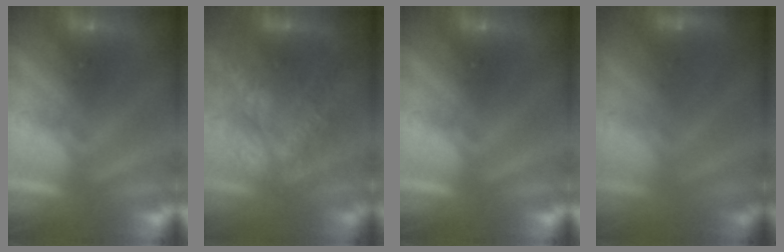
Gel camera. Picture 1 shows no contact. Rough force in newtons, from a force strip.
{"total": 7.4}
{"total": 0.0}
{"total": 2.9}